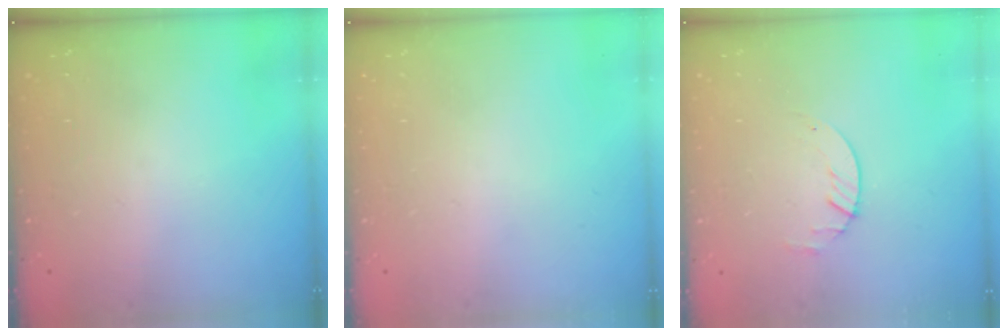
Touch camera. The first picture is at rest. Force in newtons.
{"total": 0.0}
{"total": 1.7, "press": 1.6, "slide": 0.2}